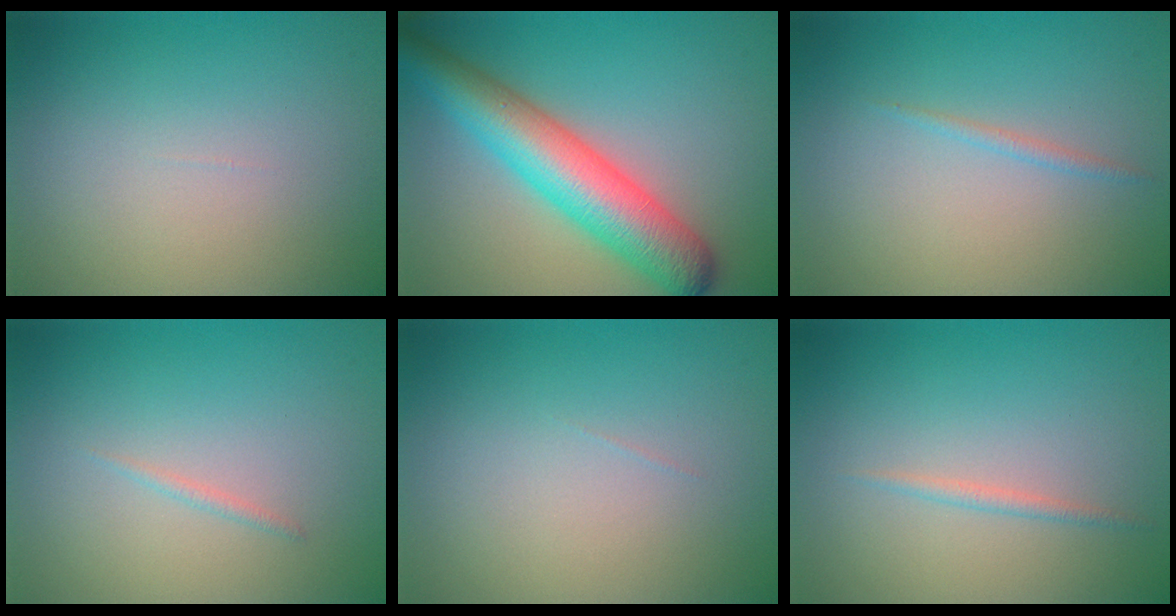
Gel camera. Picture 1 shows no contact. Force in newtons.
{"total": 8.2, "press": 8.2, "slide": 0.2}
{"total": 0.8, "press": 0.8, "slide": 0.1}
{"total": 0.5, "press": 0.5, "slide": 0.1}
{"total": 0.0}
{"total": 0.8, "press": 0.8, "slide": 0.0}